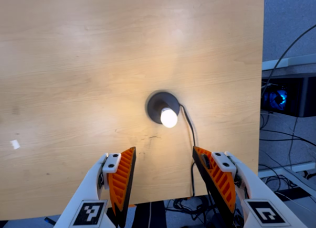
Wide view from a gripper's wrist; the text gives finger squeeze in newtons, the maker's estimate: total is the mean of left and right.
{"total": 0.0}